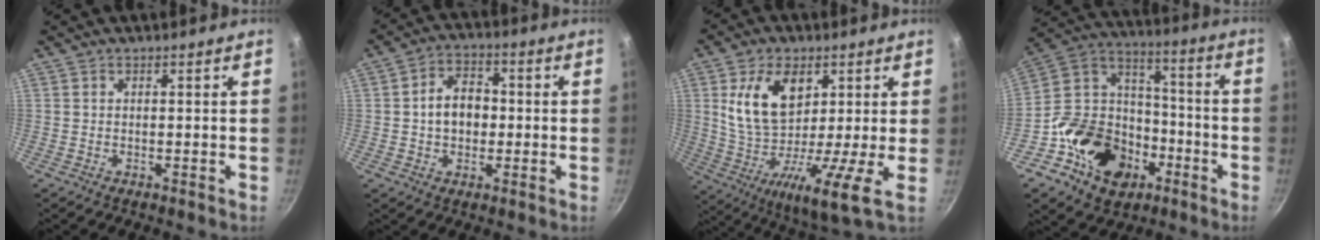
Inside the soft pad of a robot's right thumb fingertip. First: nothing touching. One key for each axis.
{"total": 8.3, "fx": -0.2, "fy": 6.2, "fz": 5.5, "tx": -0.061, "ty": 0.019, "tz": -0.011}
{"total": 17.0, "fx": 4.7, "fy": 7.8, "fz": 14.3, "tx": -0.248, "ty": -0.032, "tz": 0.069}
{"total": 21.5, "fx": -8.8, "fy": 16.3, "fz": 11.0, "tx": -0.163, "ty": 0.069, "tz": -0.147}